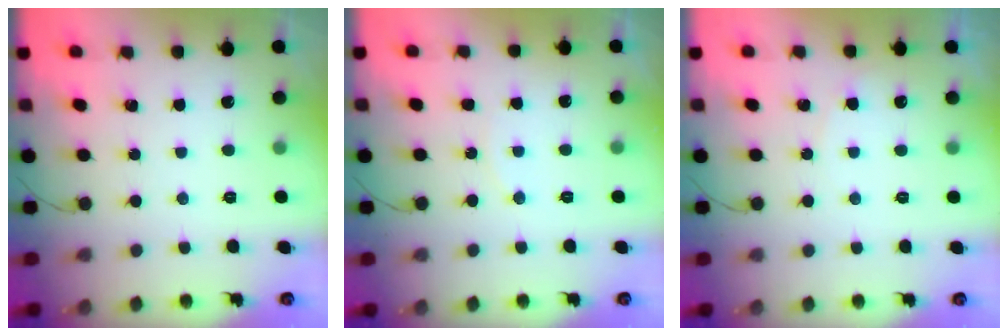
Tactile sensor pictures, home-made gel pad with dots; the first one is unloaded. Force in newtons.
{"total": 5.6, "press": 5.6, "slide": 0.5}
{"total": 2.7, "press": 2.7, "slide": 0.2}